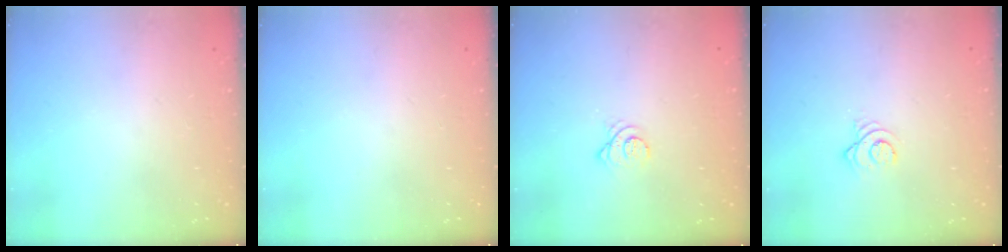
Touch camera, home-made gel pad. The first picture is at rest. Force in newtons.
{"total": 0.0}
{"total": 3.2, "press": 3.2, "slide": 0.4}
{"total": 3.3, "press": 3.3, "slide": 0.2}